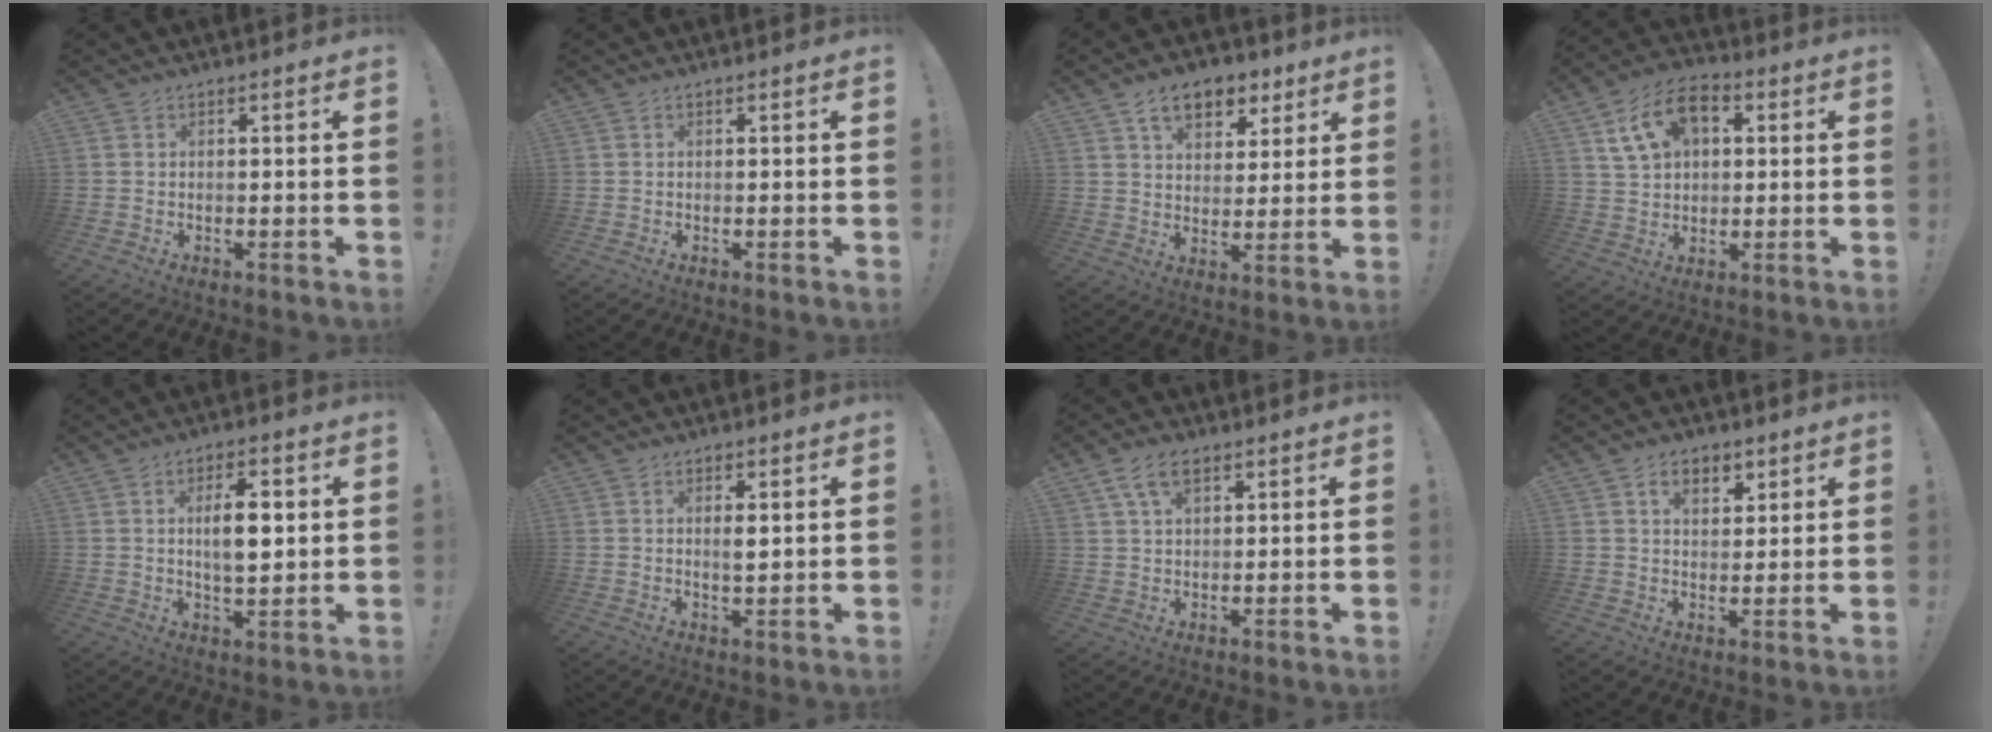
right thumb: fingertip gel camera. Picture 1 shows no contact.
{"total": 0.0}
{"total": 11.2, "force": [6.5, 7.2, 5.8], "torque": [-0.072, -0.033, 0.118]}
{"total": 14.3, "force": [4.0, 11.5, 7.4], "torque": [-0.102, 0.001, 0.083]}
{"total": 9.2, "force": [1.7, 3.8, 8.2], "torque": [-0.123, -0.007, 0.022]}
{"total": 2.7, "force": [0.7, 0.7, 2.5], "torque": [-0.030, -0.012, 0.008]}
{"total": 7.0, "force": [3.6, 3.7, 4.7], "torque": [-0.083, 0.000, 0.069]}
{"total": 6.3, "force": [3.3, 4.3, 3.2], "torque": [-0.038, -0.014, 0.059]}